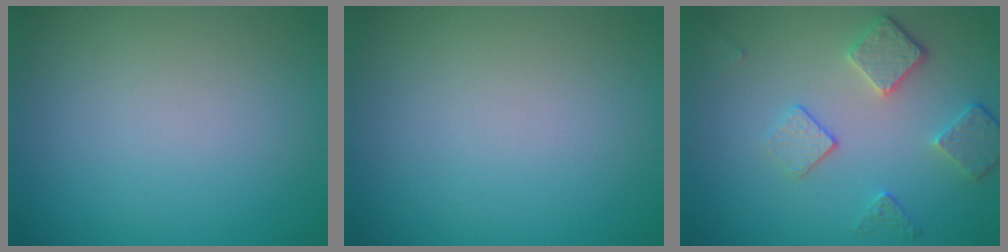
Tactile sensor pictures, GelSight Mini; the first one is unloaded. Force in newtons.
{"total": 0.0}
{"total": 3.7, "press": 2.9, "slide": 2.3}